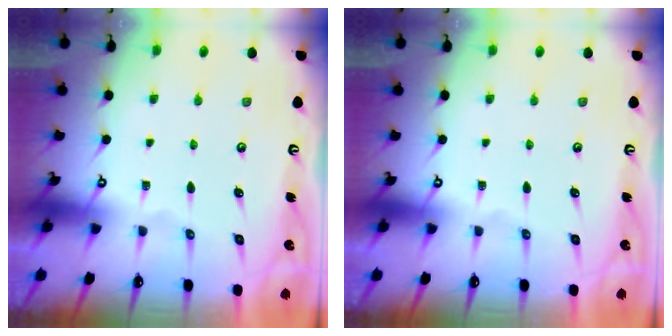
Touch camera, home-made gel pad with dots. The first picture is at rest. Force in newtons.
{"total": 0.0}